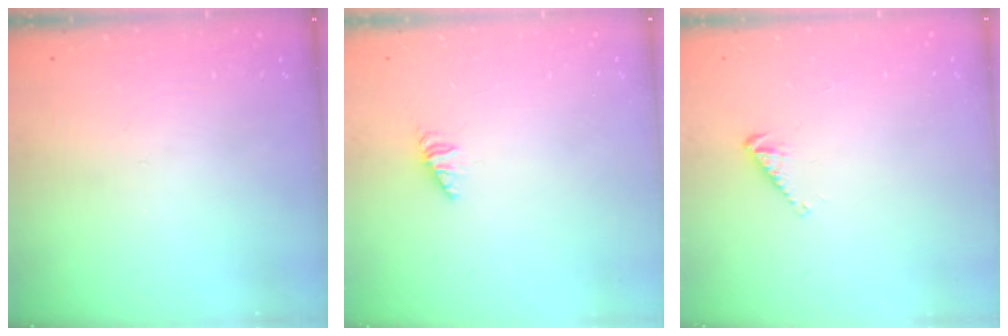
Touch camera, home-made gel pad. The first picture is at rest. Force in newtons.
{"total": 1.2, "press": 1.2, "slide": 0.3}
{"total": 2.5, "press": 2.5, "slide": 0.1}